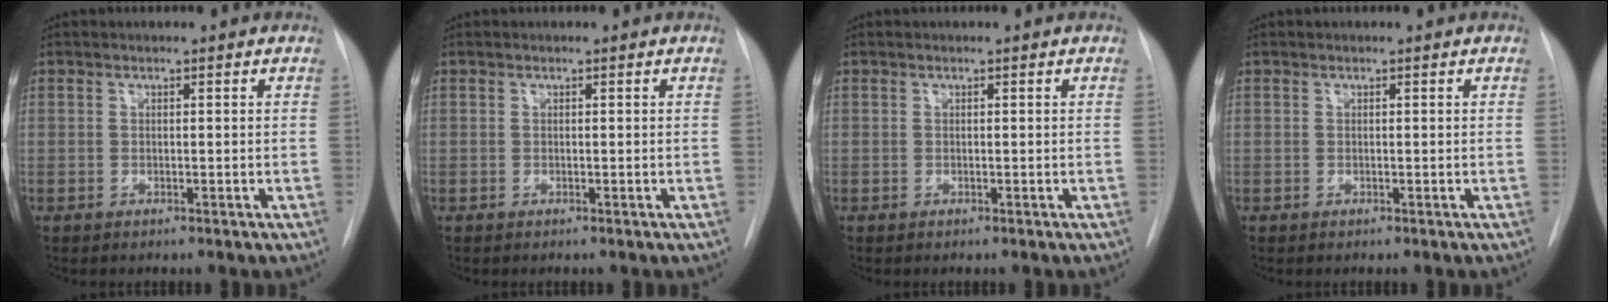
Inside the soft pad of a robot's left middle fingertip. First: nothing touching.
{"total": 0.0}
{"total": 0.0}
{"total": 0.0}